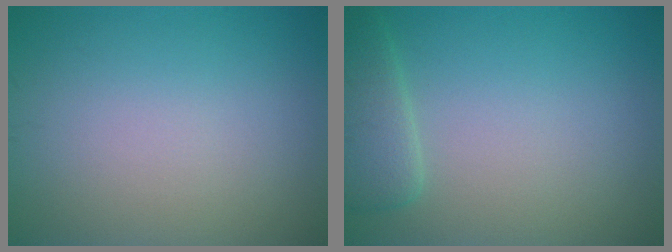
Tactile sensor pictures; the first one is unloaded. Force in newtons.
{"total": 2.9, "press": 2.9, "slide": 0.3}